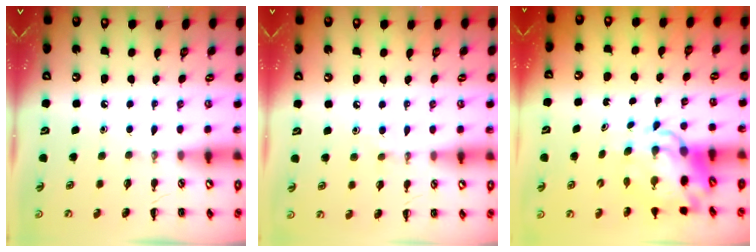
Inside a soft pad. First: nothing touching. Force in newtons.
{"total": 2.7, "press": 2.5, "slide": 0.9}
{"total": 9.6, "press": 9.1, "slide": 3.1}